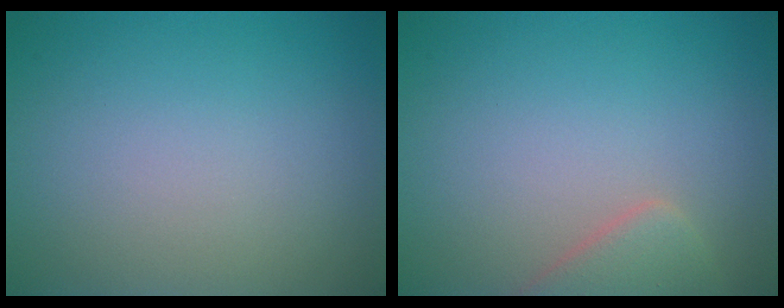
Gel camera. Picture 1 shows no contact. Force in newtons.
{"total": 2.8, "press": 2.8, "slide": 0.2}